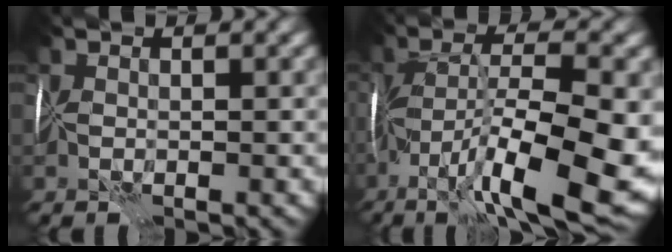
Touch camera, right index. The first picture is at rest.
{"total": 12.5, "force": [-5.3, 2.8, 11.1], "torque": [-0.181, -0.007, -0.087]}